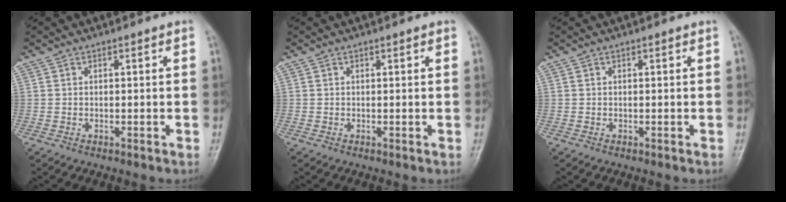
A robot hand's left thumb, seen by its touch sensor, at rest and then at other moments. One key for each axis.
{"total": 0.6, "fx": 0.3, "fy": 0.1, "fz": 0.4, "tx": -0.007, "ty": 0.001, "tz": 0.001}
{"total": 0.0}